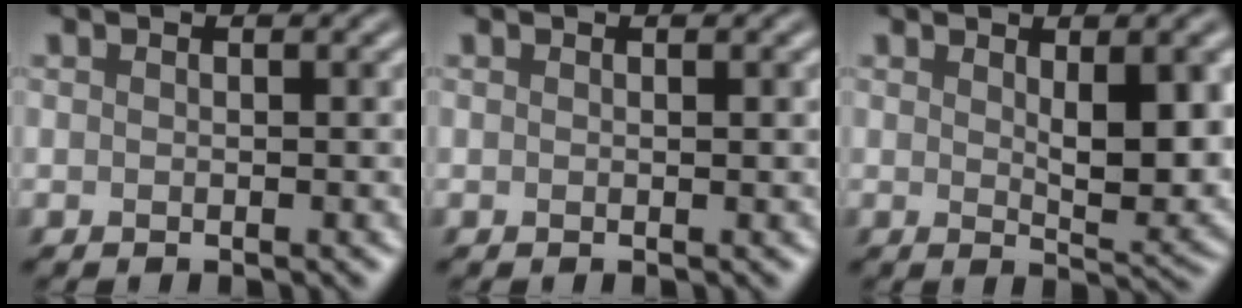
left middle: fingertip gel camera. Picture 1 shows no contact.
{"total": 0.0}
{"total": 5.1, "force": [1.2, 1.7, 4.6], "torque": [-0.070, -0.007, 0.025]}